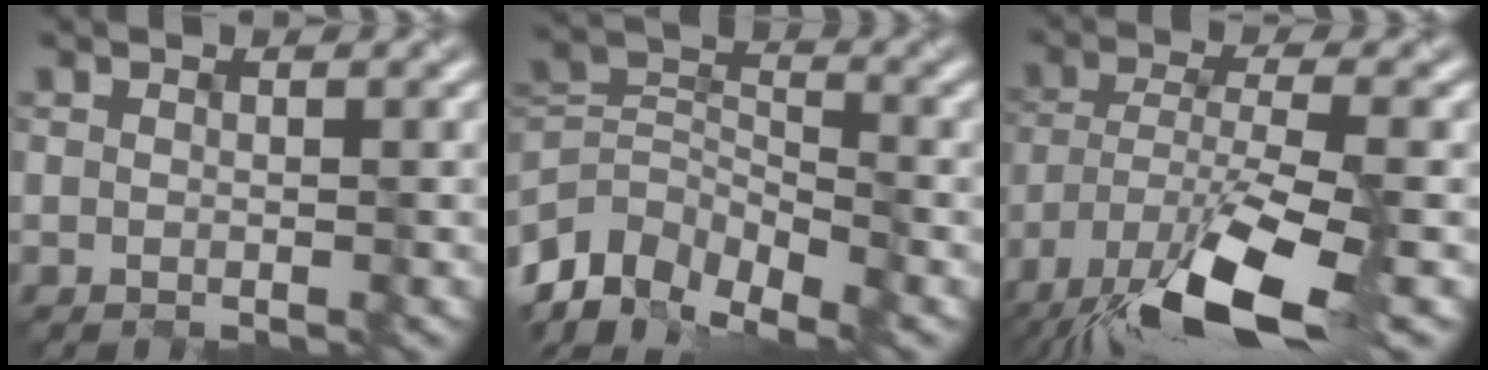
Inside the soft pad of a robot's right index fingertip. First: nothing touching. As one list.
[{"total": 8.5, "force": [-6.5, 3.8, 4.0], "torque": [-0.076, -0.010, -0.126]}, {"total": 10.8, "force": [-6.8, 2.6, 8.0], "torque": [-0.158, -0.016, -0.127]}]